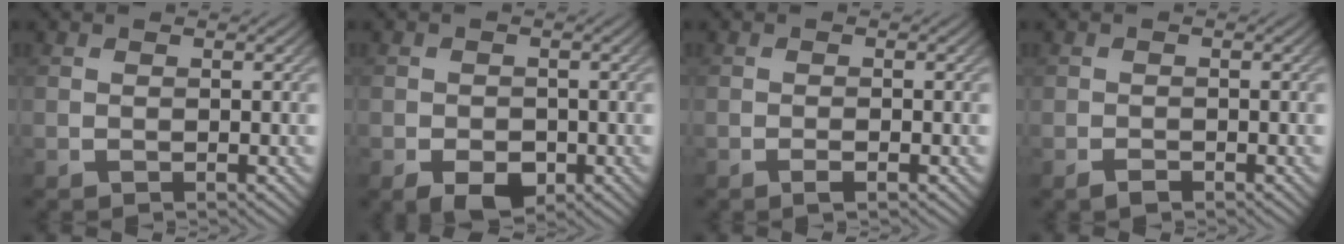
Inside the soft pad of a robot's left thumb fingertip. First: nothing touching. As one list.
[{"total": 3.5, "force": [-1.7, 2.3, 2.0], "torque": [-0.035, -0.009, -0.029]}, {"total": 1.3, "force": [-0.7, 0.1, 1.1], "torque": [-0.018, 0.002, -0.015]}, {"total": 1.2, "force": [-0.9, 0.6, 0.6], "torque": [-0.013, -0.002, -0.018]}]